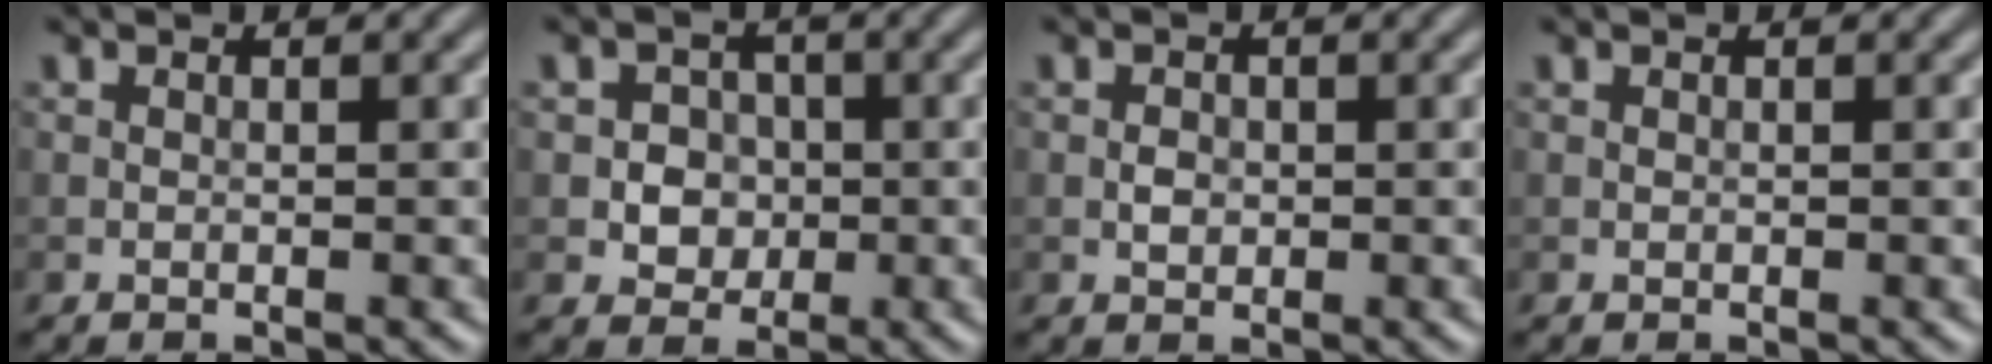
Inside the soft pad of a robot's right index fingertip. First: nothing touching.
{"total": 3.0, "force": [-0.4, 2.7, 1.3], "torque": [-0.002, -0.001, -0.018]}
{"total": 1.1, "force": [-0.1, 0.9, 0.7], "torque": [-0.011, -0.001, -0.004]}
{"total": 0.0}